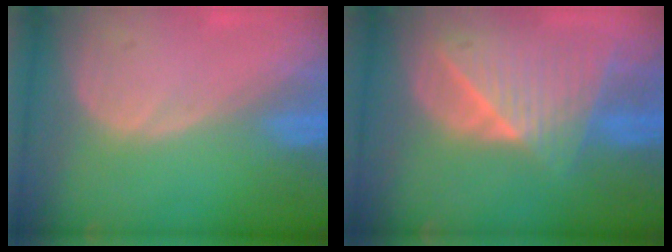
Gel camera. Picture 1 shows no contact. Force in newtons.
{"total": 9.0, "press": 8.1, "slide": 4.1}